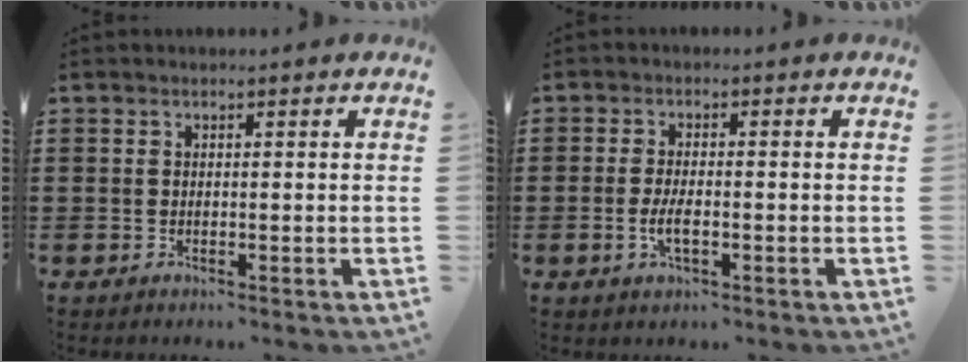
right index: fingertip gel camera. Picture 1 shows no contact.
{"total": 3.1, "force": [-0.9, 1.0, 2.7], "torque": [-0.055, 0.000, -0.017]}